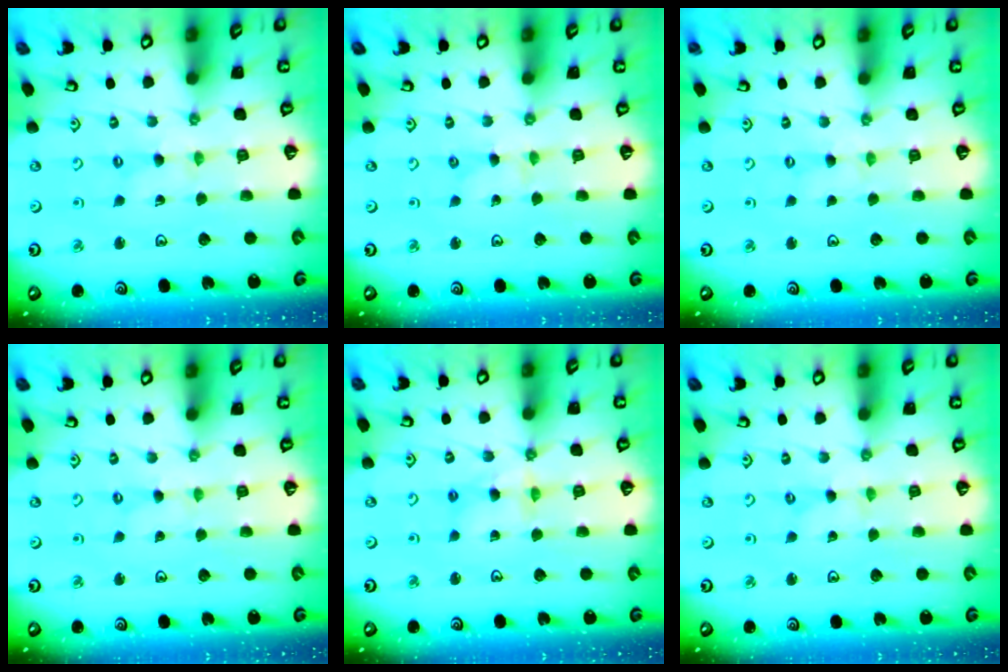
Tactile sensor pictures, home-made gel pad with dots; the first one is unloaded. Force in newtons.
{"total": 0.0}
{"total": 0.0}
{"total": 0.0}
{"total": 6.7, "press": 6.7, "slide": 0.7}
{"total": 0.0}